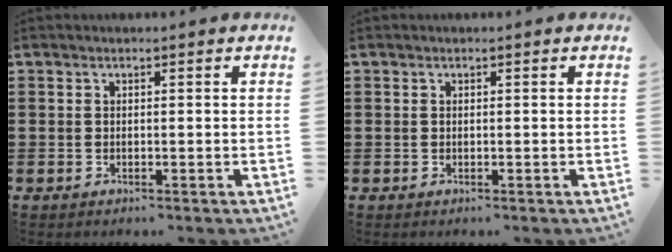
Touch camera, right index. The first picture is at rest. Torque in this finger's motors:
{"motor_torque": [0.60, 0.62, -0.93, -0.20]}